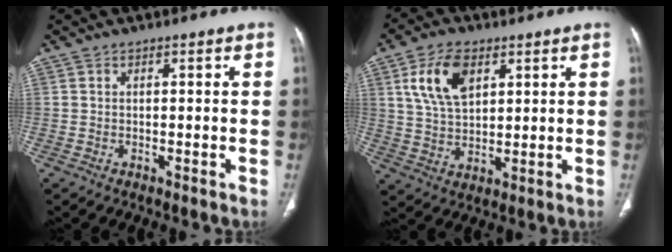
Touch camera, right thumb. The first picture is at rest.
{"total": 10.2, "force": [4.3, 5.9, 7.2], "torque": [-0.126, -0.012, 0.085]}